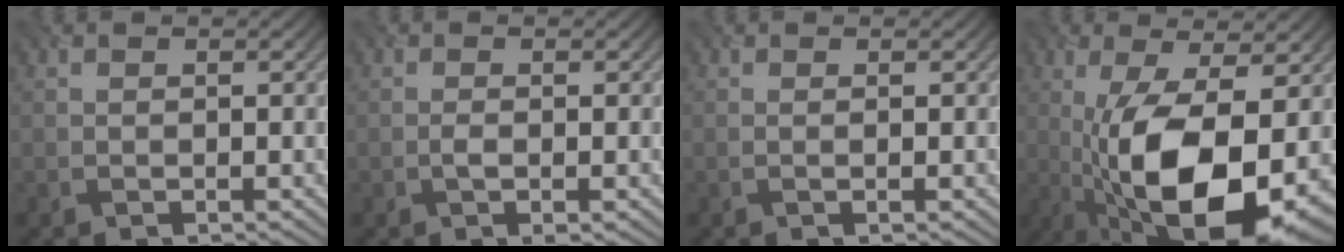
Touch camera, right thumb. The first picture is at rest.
{"total": 1.4, "force": [-0.4, 0.4, 1.3], "torque": [-0.027, -0.001, -0.009]}
{"total": 0.7, "force": [0.0, 0.0, 0.7], "torque": [-0.015, 0.000, -0.002]}
{"total": 16.2, "force": [-3.1, 6.5, 14.5], "torque": [-0.265, -0.019, -0.045]}